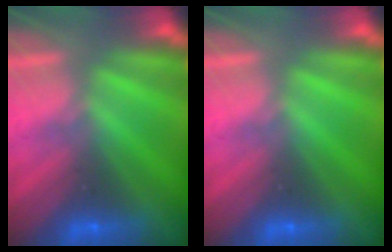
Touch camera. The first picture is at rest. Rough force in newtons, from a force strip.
{"total": 0.0}